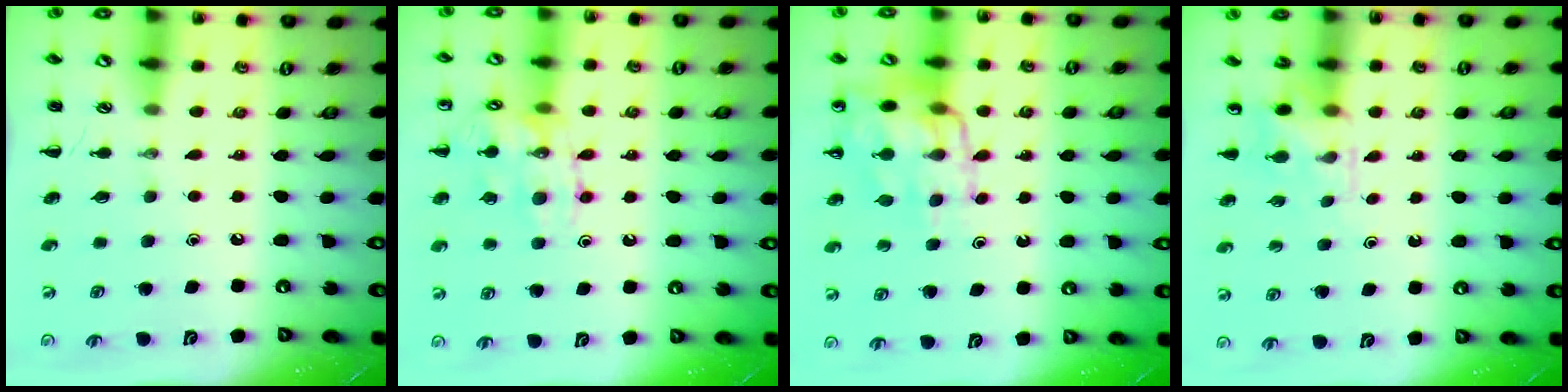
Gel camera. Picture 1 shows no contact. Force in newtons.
{"total": 12.8, "press": 12.7, "slide": 1.0}
{"total": 13.3, "press": 13.1, "slide": 2.7}
{"total": 4.2, "press": 3.9, "slide": 1.5}